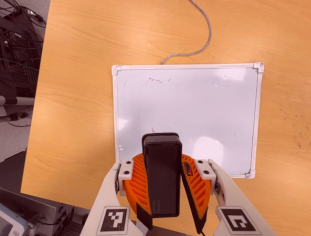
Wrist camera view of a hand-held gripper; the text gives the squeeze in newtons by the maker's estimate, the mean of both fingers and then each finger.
{"total": 9.6, "left": 9.4, "right": 9.9}